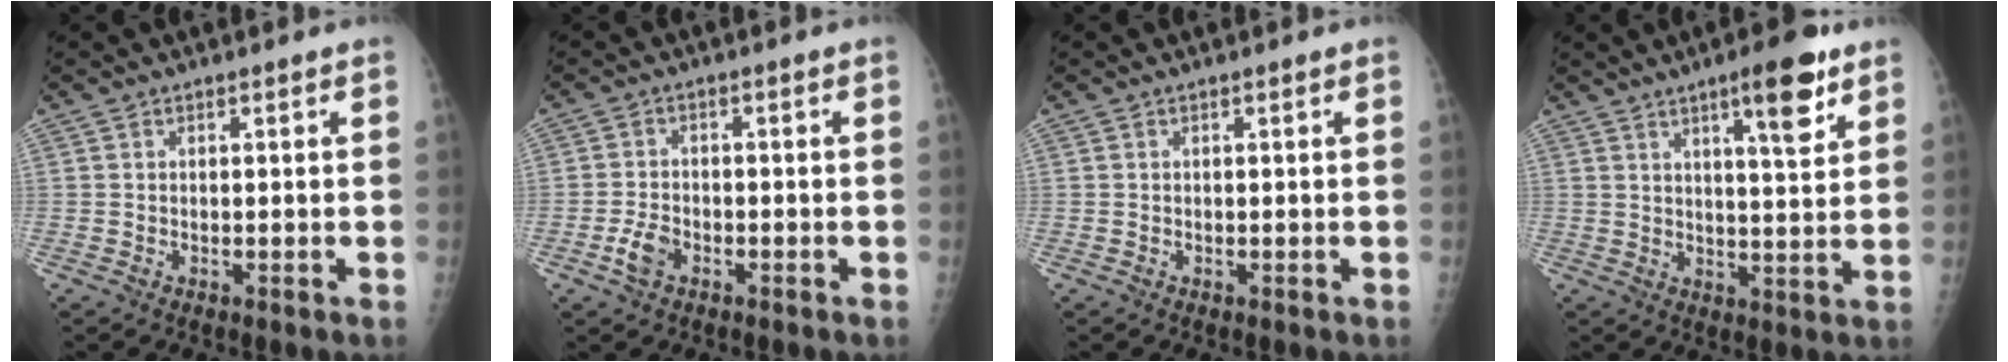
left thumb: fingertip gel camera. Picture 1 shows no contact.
{"total": 3.7, "force": [-1.8, 2.3, 2.3], "torque": [-0.048, 0.012, -0.034]}
{"total": 0.0}
{"total": 9.5, "force": [5.6, 2.1, 7.5], "torque": [-0.099, -0.032, 0.081]}